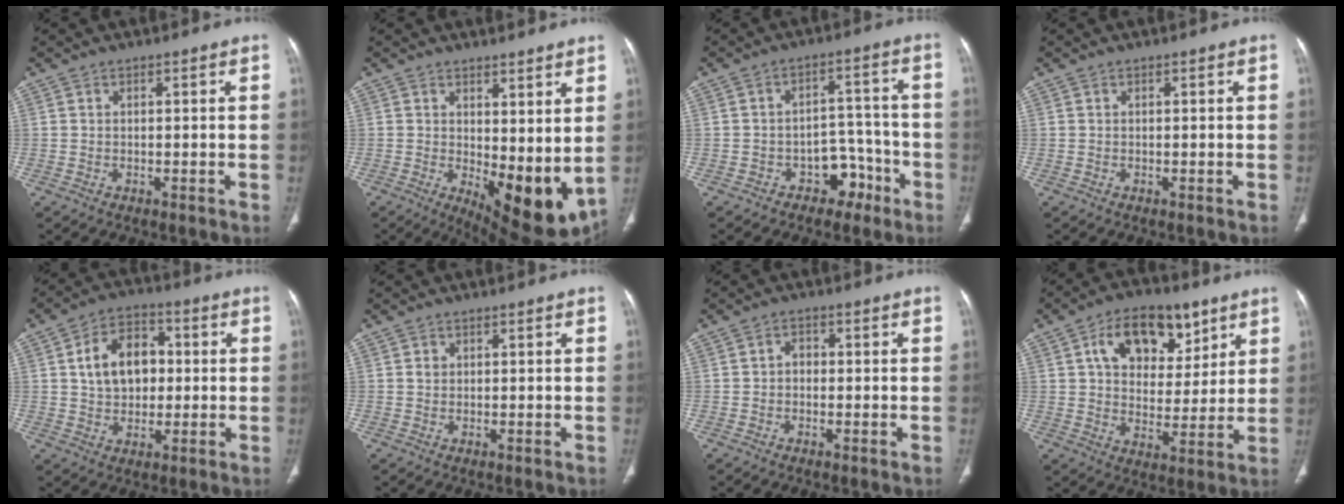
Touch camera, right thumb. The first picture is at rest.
{"total": 12.9, "force": [0.8, 5.7, 11.6], "torque": [-0.146, -0.037, 0.029]}
{"total": 7.1, "force": [-4.1, 5.0, 2.9], "torque": [-0.005, 0.055, -0.056]}
{"total": 0.0}
{"total": 11.0, "force": [1.4, 7.9, 7.5], "torque": [-0.095, 0.013, 0.020]}
{"total": 1.1, "force": [0.3, 1.0, 0.4], "torque": [-0.004, 0.001, 0.006]}
{"total": 2.0, "force": [-0.3, 1.7, 1.1], "torque": [-0.002, 0.010, -0.011]}
{"total": 15.5, "force": [7.2, 9.5, 9.8], "torque": [-0.107, -0.017, 0.119]}